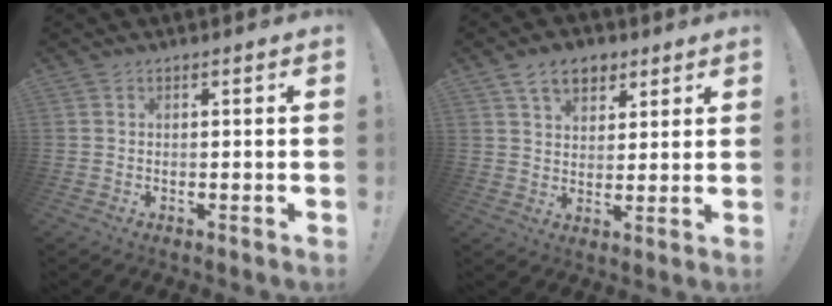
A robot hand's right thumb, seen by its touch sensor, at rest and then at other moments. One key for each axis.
{"total": 8.9, "fx": 5.1, "fy": 5.9, "fz": 4.4, "tx": -0.072, "ty": -0.012, "tz": 0.098}